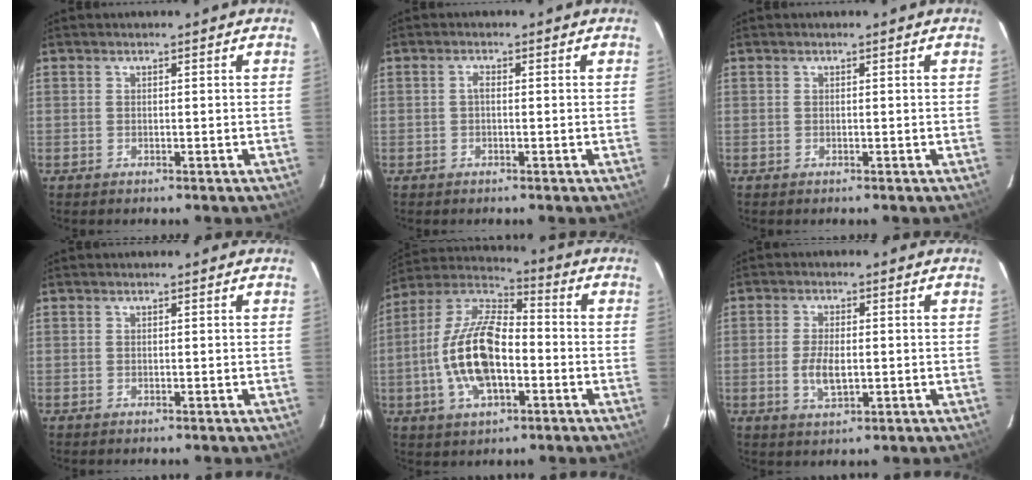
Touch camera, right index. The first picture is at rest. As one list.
[{"total": 1.0, "force": [-0.1, 0.5, 0.9], "torque": [-0.018, 0.006, -0.004]}, {"total": 0.0}, {"total": 0.0}, {"total": 16.5, "force": [-3.7, 7.7, 14.1], "torque": [-0.290, 0.004, -0.071]}, {"total": 5.2, "force": [-0.8, 2.3, 4.6], "torque": [-0.093, -0.004, -0.013]}]